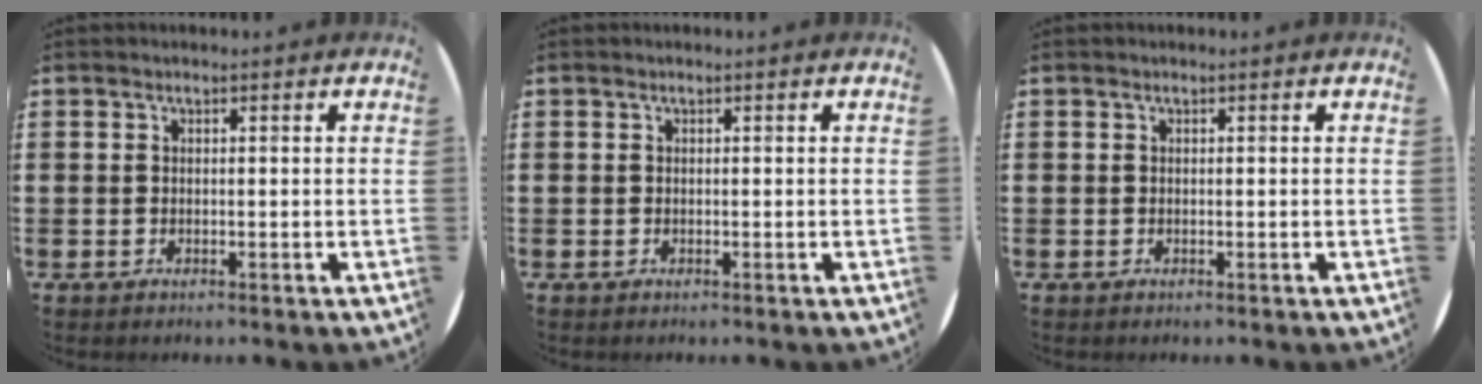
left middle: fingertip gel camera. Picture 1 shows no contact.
{"total": 0.0}
{"total": 0.0}